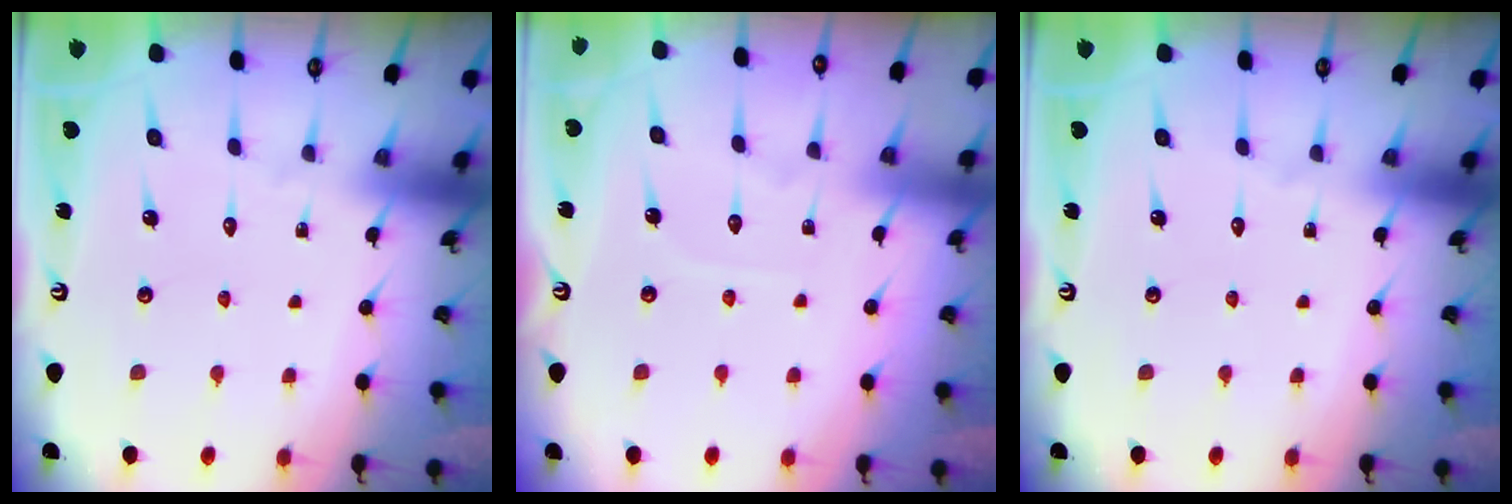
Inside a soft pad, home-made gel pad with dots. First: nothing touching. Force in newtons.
{"total": 3.3, "press": 3.3, "slide": 0.4}
{"total": 0.0}